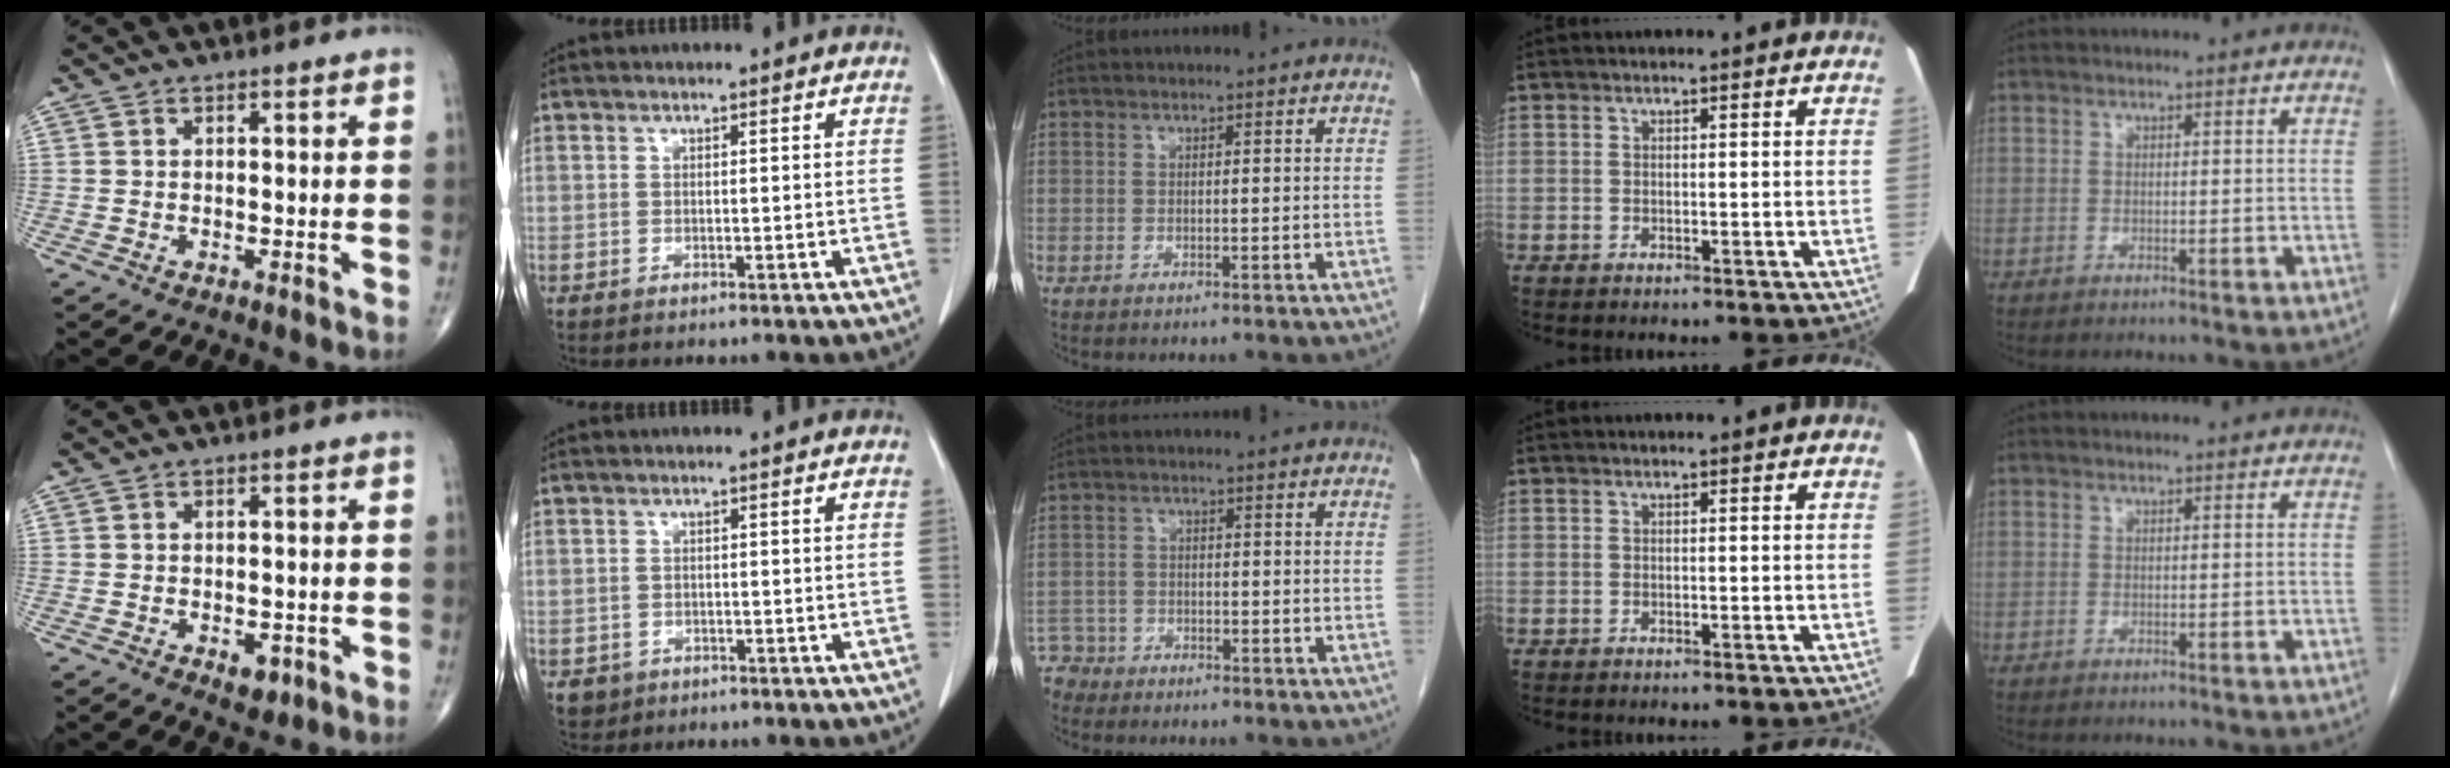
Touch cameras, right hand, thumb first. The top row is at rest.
{"thumb": {"total": 3.1, "force": [-1.3, 1.8, 2.2], "torque": [-0.020, 0.001, -0.011]}, "index": {"total": 2.2, "force": [-1.0, 2.0, 0.3], "torque": [-0.006, 0.004, -0.009]}, "middle": {"total": 3.7, "force": [-3.3, 1.4, -0.9], "torque": [0.019, 0.000, -0.066]}}